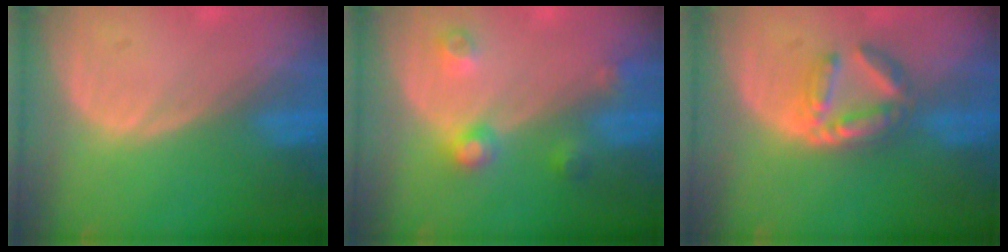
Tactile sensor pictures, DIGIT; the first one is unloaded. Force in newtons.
{"total": 4.5, "press": 4.0, "slide": 2.1}
{"total": 5.6, "press": 5.4, "slide": 1.3}